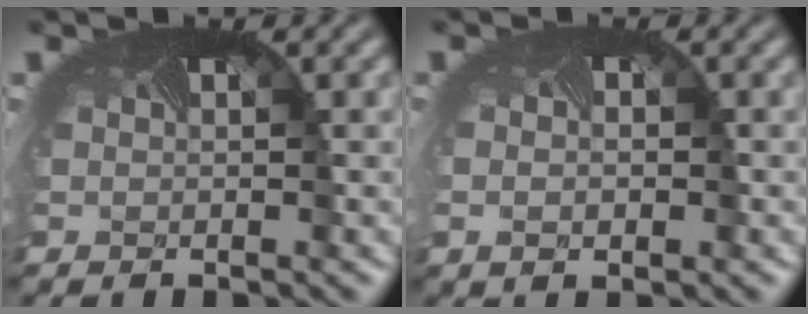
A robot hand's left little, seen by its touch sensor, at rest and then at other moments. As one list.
[{"total": 2.3, "force": [-0.3, 1.5, 1.7], "torque": [-0.023, 0.001, 0.000]}]